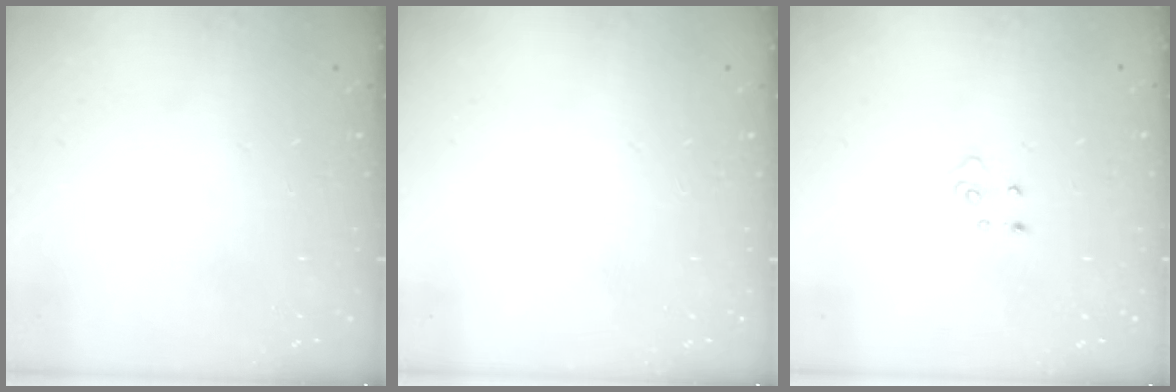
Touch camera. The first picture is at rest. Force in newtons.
{"total": 0.0}
{"total": 3.7, "press": 3.7, "slide": 0.3}